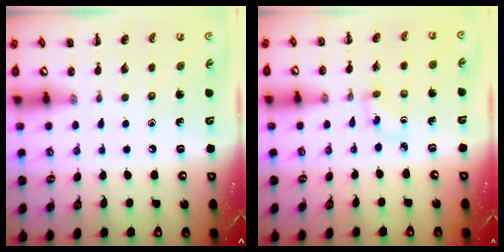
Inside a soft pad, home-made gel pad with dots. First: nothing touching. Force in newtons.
{"total": 2.5, "press": 2.3, "slide": 1.1}